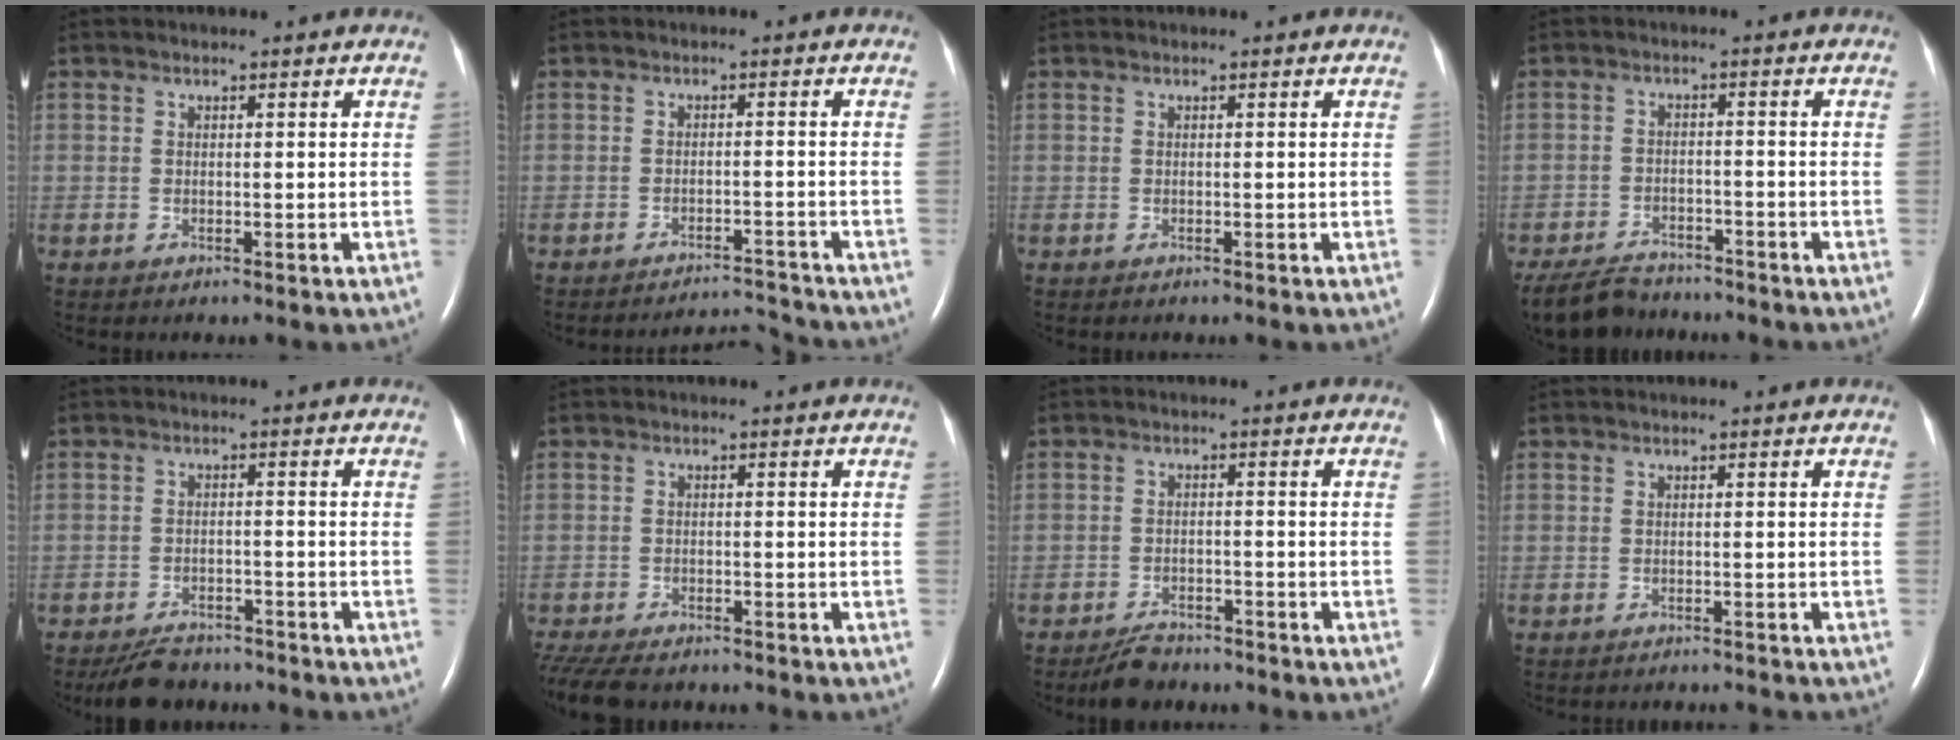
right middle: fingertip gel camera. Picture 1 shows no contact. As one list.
[{"total": 5.0, "force": [-4.7, -1.0, -1.1], "torque": [0.012, 0.002, -0.072]}, {"total": 0.0}, {"total": 7.7, "force": [-7.0, 2.6, 2.0], "torque": [-0.042, -0.014, -0.115]}, {"total": 6.6, "force": [-5.9, 2.4, 2.0], "torque": [-0.039, -0.012, -0.094]}, {"total": 10.8, "force": [-9.0, 3.6, 4.9], "torque": [-0.110, -0.014, -0.134]}, {"total": 4.3, "force": [-3.9, 1.5, 1.2], "torque": [-0.032, -0.006, -0.066]}, {"total": 4.2, "force": [-4.1, 0.5, 0.6], "torque": [-0.004, -0.009, -0.049]}]